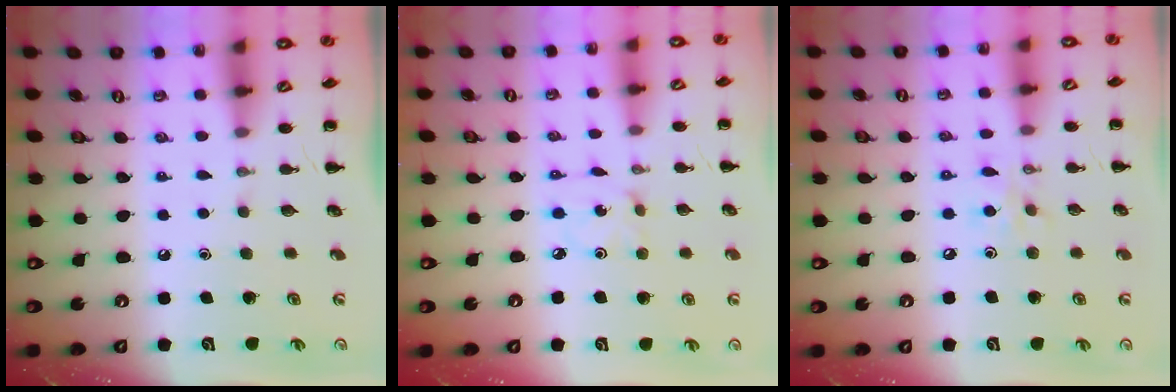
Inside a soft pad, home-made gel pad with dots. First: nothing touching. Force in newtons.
{"total": 1.8, "press": 1.7, "slide": 0.5}
{"total": 5.2, "press": 5.1, "slide": 0.8}